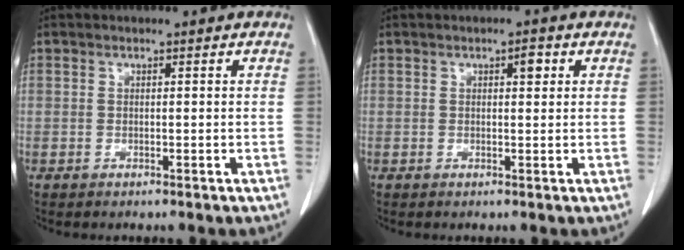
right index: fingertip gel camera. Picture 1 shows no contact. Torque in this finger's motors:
{"motor_torque": [0.01, 0.00, 0.02, 0.00]}